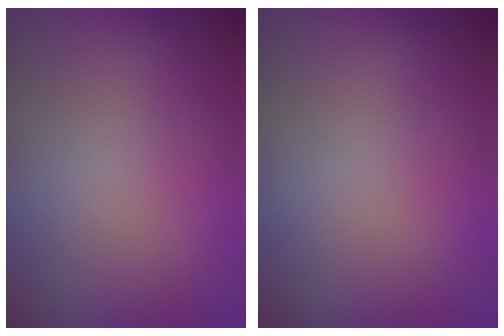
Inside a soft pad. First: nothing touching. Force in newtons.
{"total": 0.0}